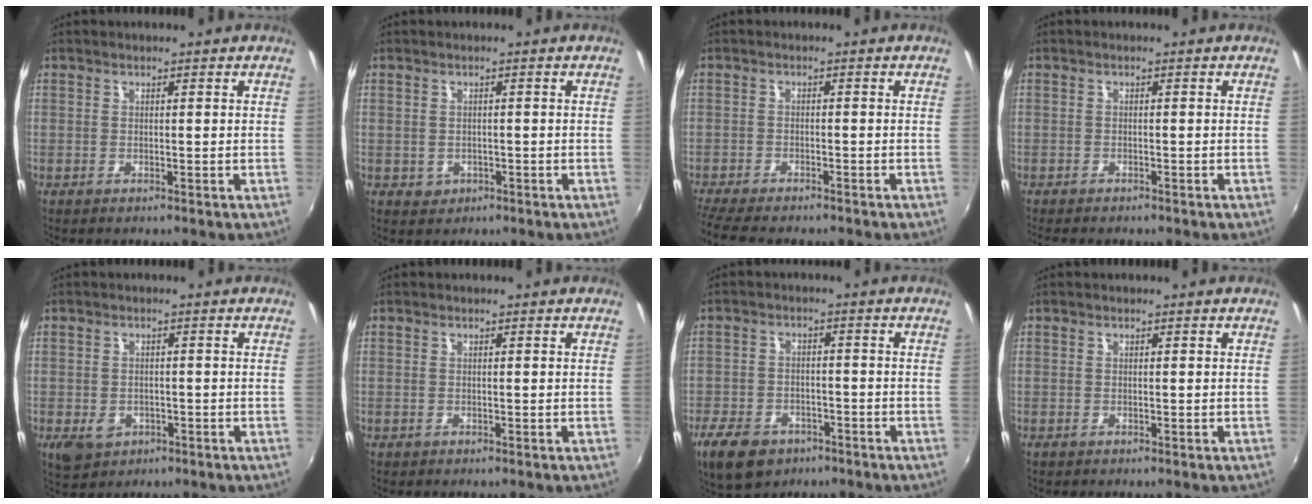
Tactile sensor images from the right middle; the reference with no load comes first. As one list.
[{"total": 2.2, "force": [-0.5, 2.0, 0.7], "torque": [-0.014, -0.003, -0.003]}, {"total": 9.7, "force": [-8.4, 2.1, 4.4], "torque": [-0.111, -0.036, -0.142]}, {"total": 3.8, "force": [-3.3, 1.0, 1.7], "torque": [-0.037, -0.020, -0.051]}, {"total": 5.3, "force": [-2.1, 4.0, 2.7], "torque": [-0.058, -0.009, -0.029]}, {"total": 0.0}, {"total": 11.4, "force": [-7.1, 7.0, 5.4], "torque": [-0.144, -0.013, -0.117]}, {"total": 0.0}]